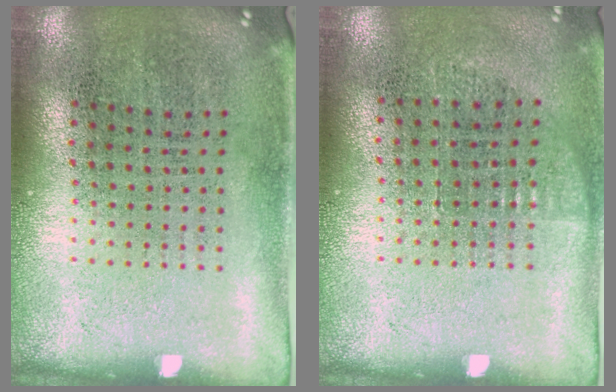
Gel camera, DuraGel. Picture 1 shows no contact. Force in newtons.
{"total": 0.7, "press": 0.6, "slide": 0.3}